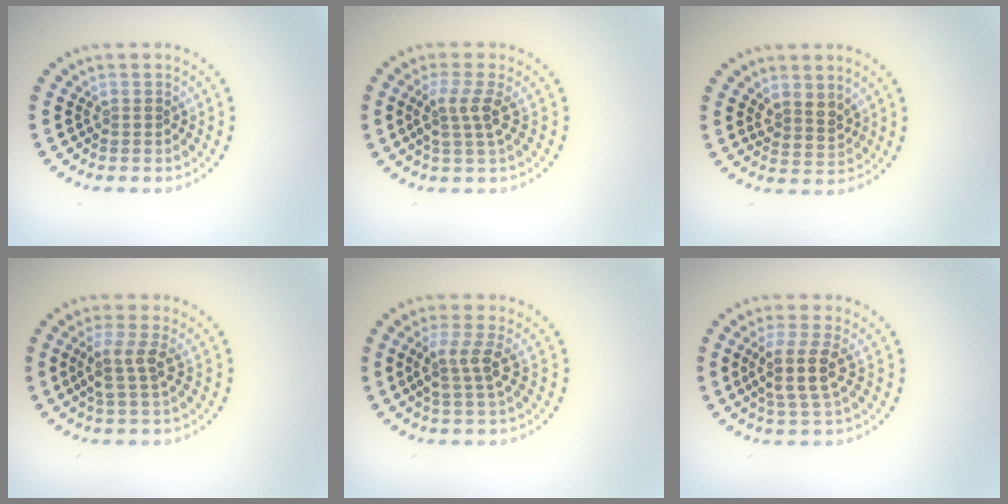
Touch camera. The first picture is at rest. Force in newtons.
{"total": 2.6, "press": 2.0, "slide": 1.7}
{"total": 2.0, "press": 1.7, "slide": 1.2}
{"total": 2.5, "press": 2.0, "slide": 1.6}
{"total": 2.5, "press": 2.0, "slide": 1.6}
{"total": 3.5, "press": 2.9, "slide": 1.9}